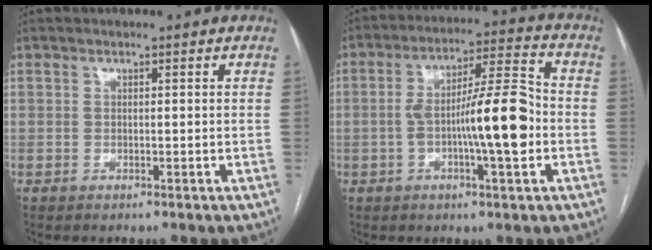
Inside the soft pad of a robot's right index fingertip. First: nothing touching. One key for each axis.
{"total": 12.7, "fx": -2.2, "fy": 1.6, "fz": 12.4, "tx": -0.208, "ty": 0.016, "tz": -0.038}